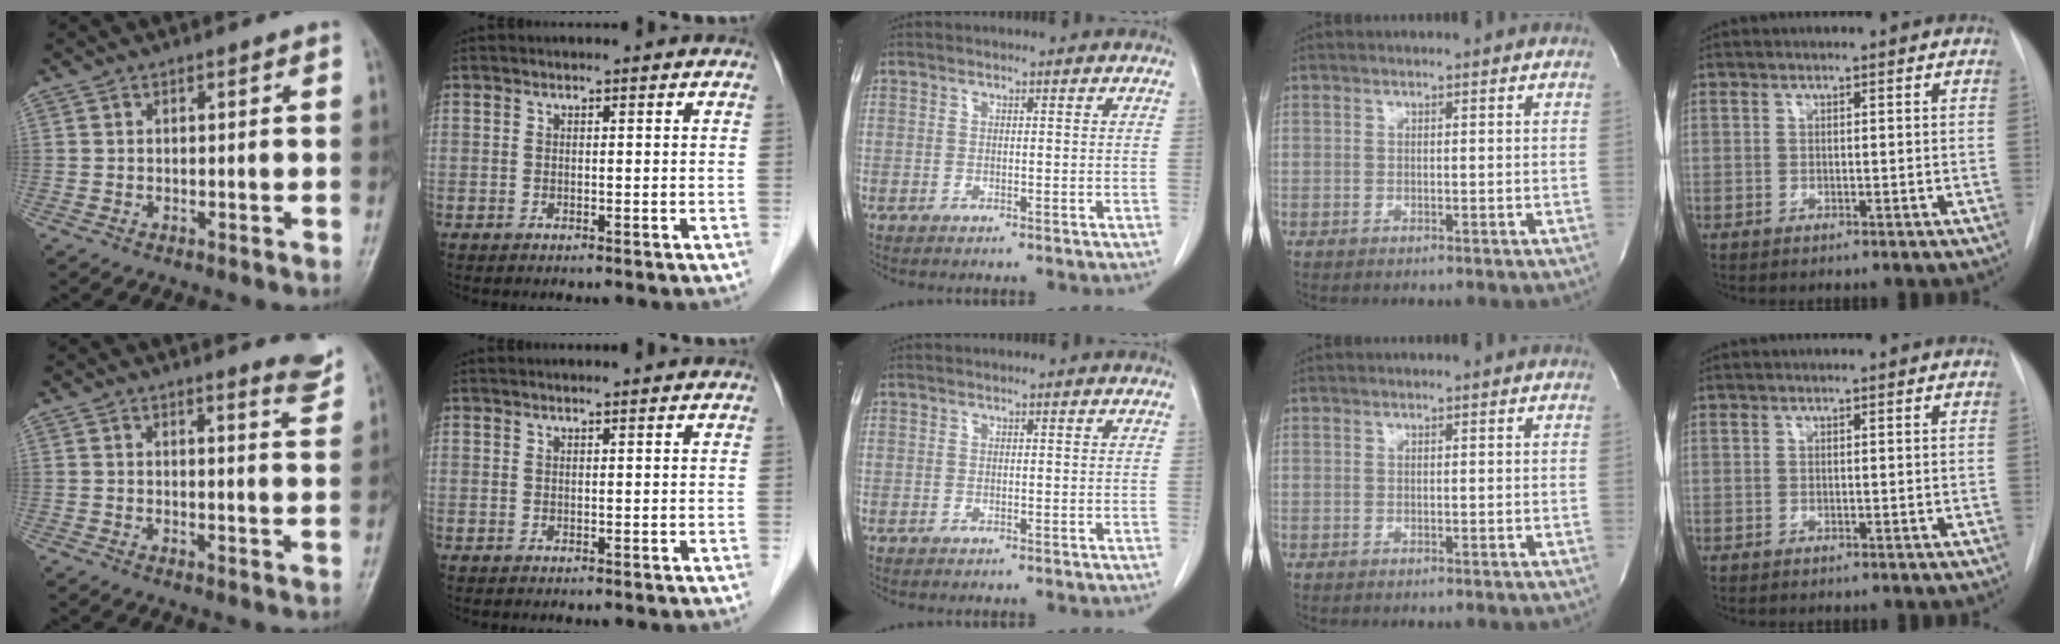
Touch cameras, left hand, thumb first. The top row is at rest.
{"thumb": {"total": 3.5, "force": [3.3, 0.1, 1.2], "torque": [-0.014, -0.038, 0.028]}, "index": {"total": 1.0, "force": [0.9, -0.1, 0.4], "torque": [-0.008, 0.007, 0.015]}}